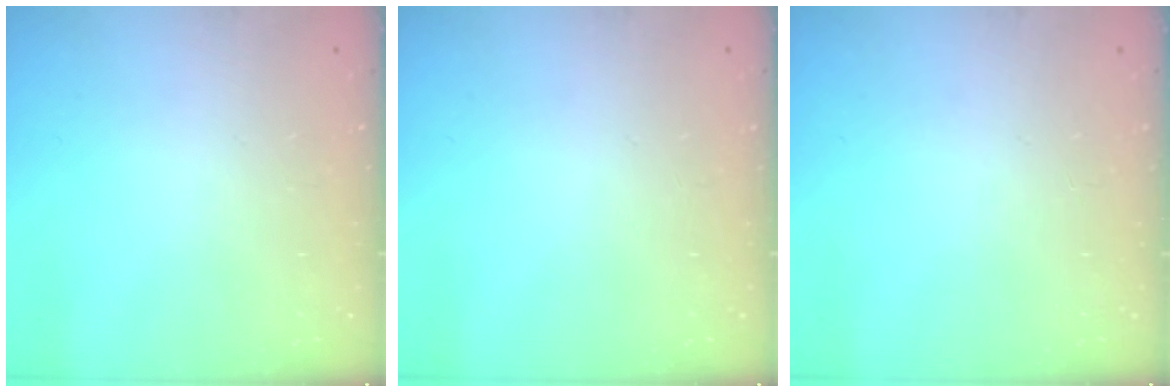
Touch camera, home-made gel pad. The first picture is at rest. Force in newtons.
{"total": 0.0}
{"total": 0.0}